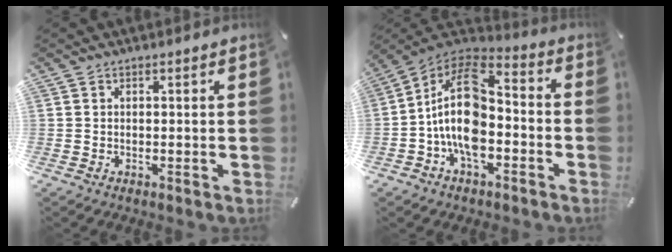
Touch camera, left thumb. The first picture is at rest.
{"total": 15.7, "force": [-3.8, 9.7, 11.7], "torque": [-0.244, 0.013, -0.073]}